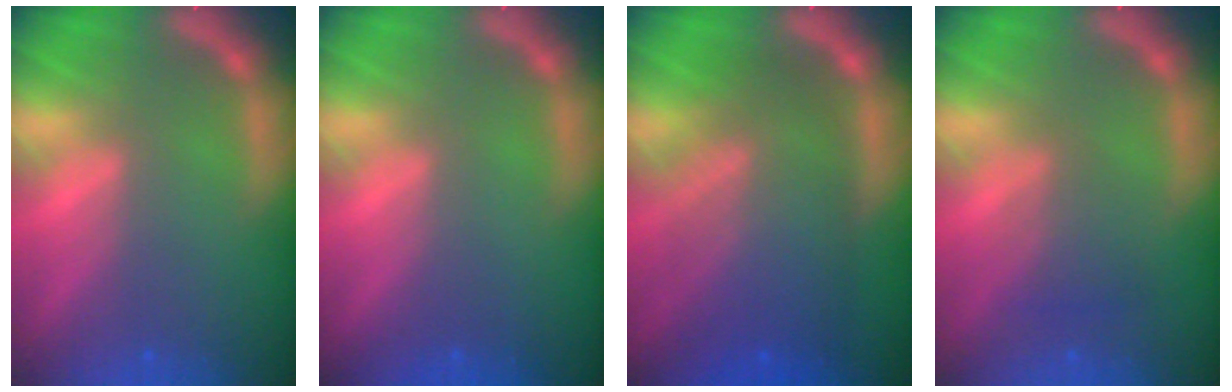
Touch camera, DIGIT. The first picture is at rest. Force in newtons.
{"total": 0.0}
{"total": 9.5}
{"total": 2.5}